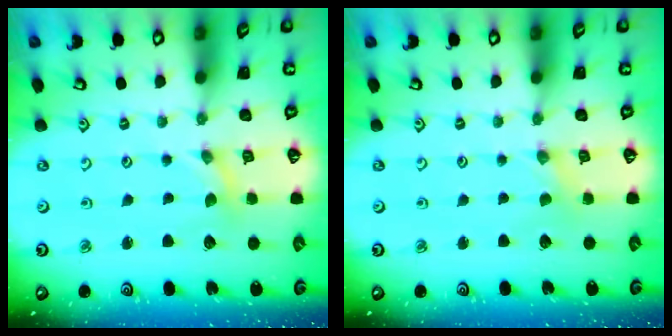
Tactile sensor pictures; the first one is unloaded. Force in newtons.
{"total": 0.0}